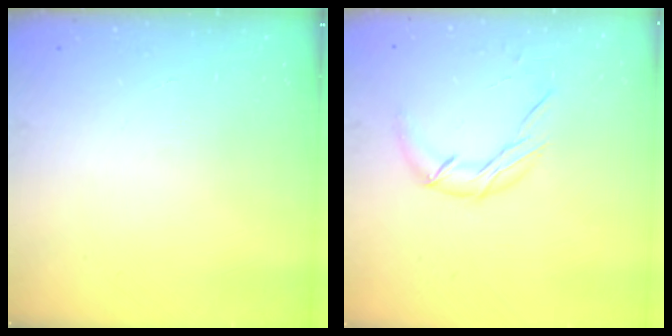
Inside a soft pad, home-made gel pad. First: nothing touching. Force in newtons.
{"total": 8.7, "press": 8.7, "slide": 0.3}